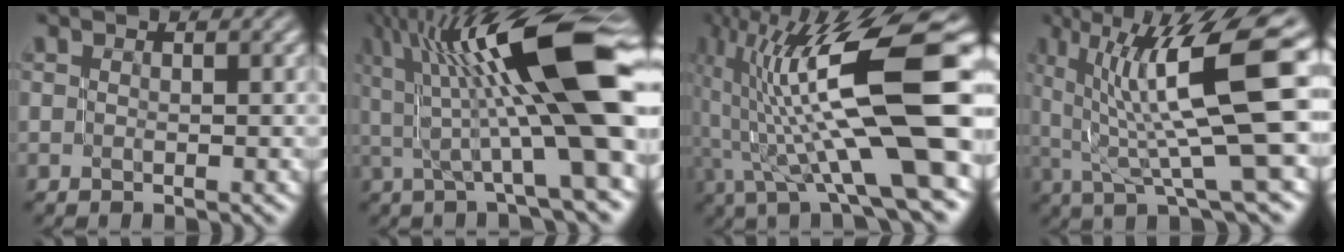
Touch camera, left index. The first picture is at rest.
{"total": 15.8, "force": [3.4, 3.6, 15.0], "torque": [-0.227, 0.018, 0.056]}
{"total": 16.8, "force": [1.5, 5.2, 15.9], "torque": [-0.278, 0.035, 0.032]}
{"total": 11.6, "force": [2.8, 2.5, 11.0], "torque": [-0.167, 0.010, 0.054]}